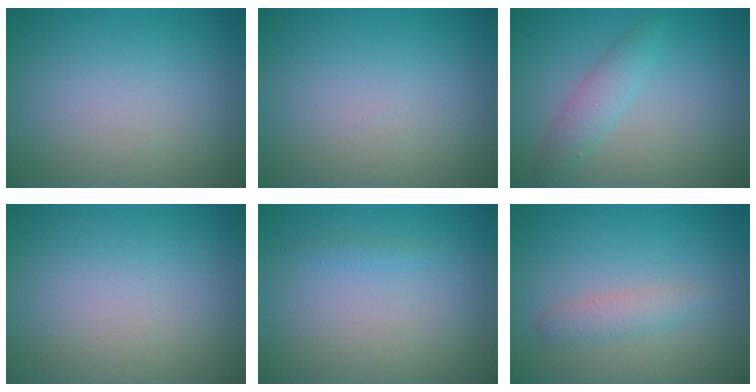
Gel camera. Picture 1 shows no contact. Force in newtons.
{"total": 0.0}
{"total": 2.1, "press": 2.1, "slide": 0.1}
{"total": 0.0}
{"total": 0.5, "press": 0.5, "slide": 0.0}
{"total": 1.8, "press": 1.8, "slide": 0.0}